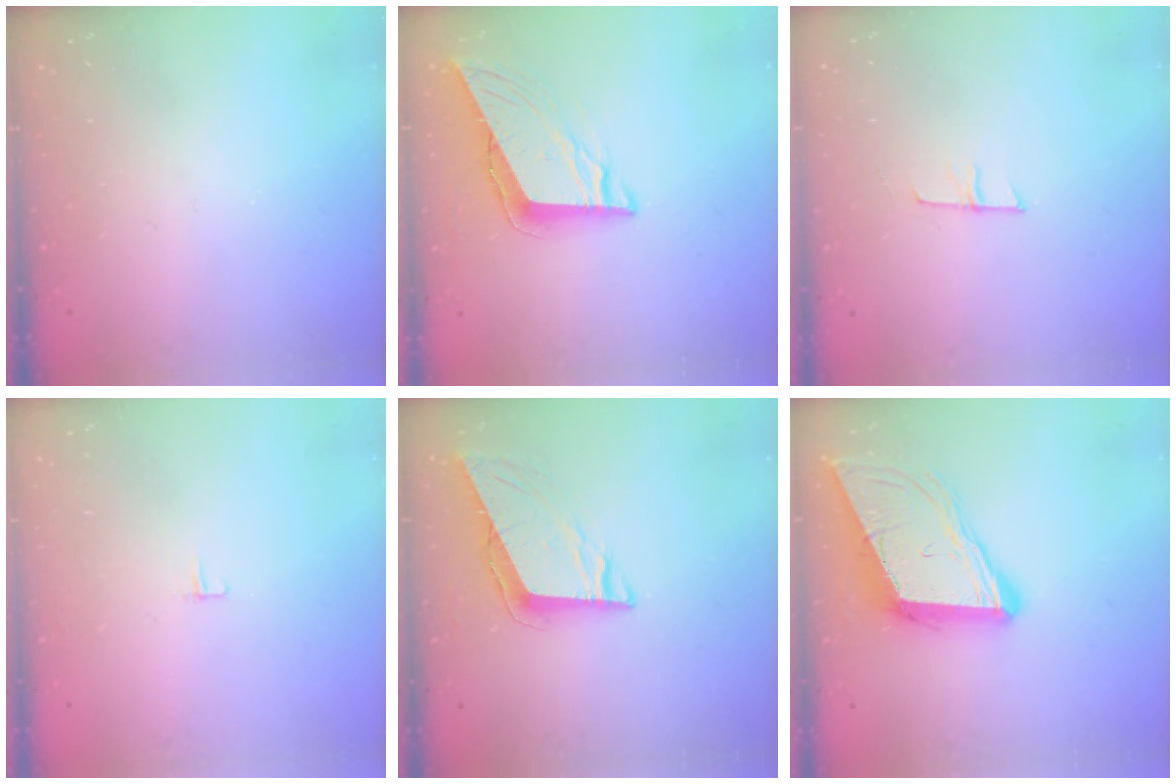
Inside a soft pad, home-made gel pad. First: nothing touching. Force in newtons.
{"total": 8.9, "press": 8.8, "slide": 1.4}
{"total": 5.5, "press": 5.5, "slide": 0.3}
{"total": 3.3, "press": 3.3, "slide": 0.2}
{"total": 9.2, "press": 8.9, "slide": 2.2}
{"total": 12.0, "press": 11.5, "slide": 3.7}